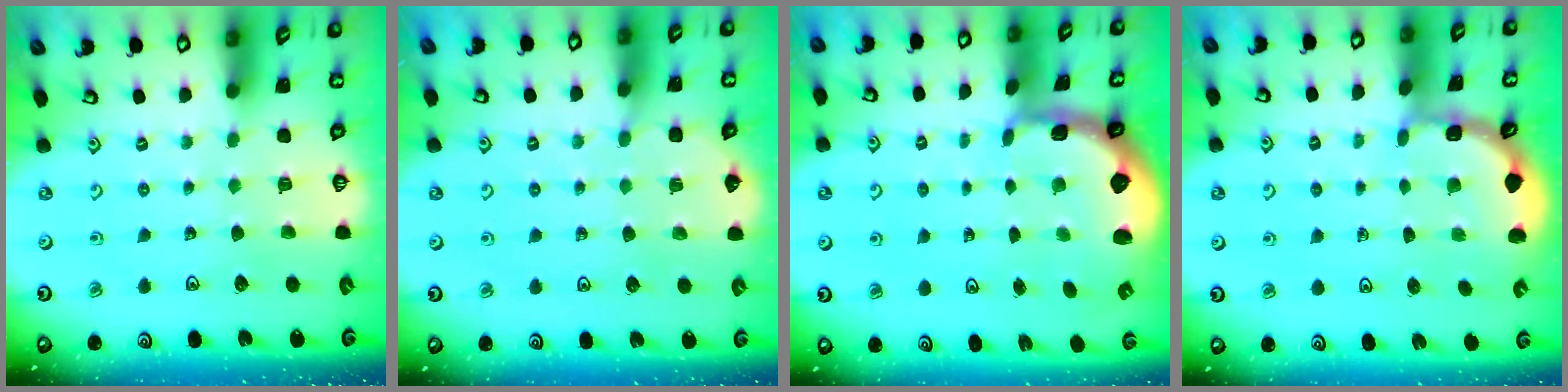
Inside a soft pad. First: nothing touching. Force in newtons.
{"total": 6.2, "press": 6.2, "slide": 0.7}
{"total": 2.3, "press": 1.5, "slide": 1.8}
{"total": 1.9, "press": 1.9, "slide": 0.2}